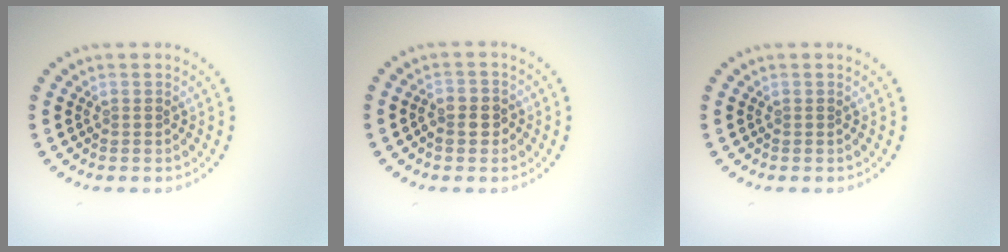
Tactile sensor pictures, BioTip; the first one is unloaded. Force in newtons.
{"total": 1.9, "press": 1.9, "slide": 0.5}
{"total": 0.0}